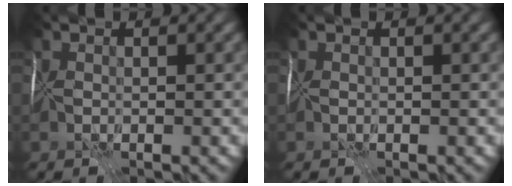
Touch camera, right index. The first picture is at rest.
{"total": 0.0}